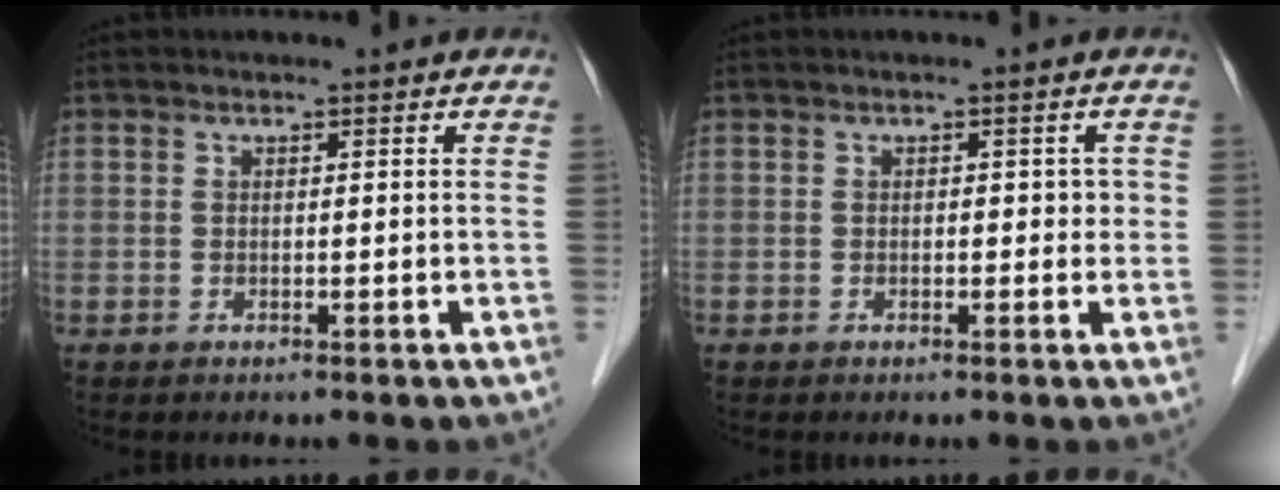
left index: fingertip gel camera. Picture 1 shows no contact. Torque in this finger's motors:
{"motor_torque": [-0.21, -0.07, 0.00, -0.01]}